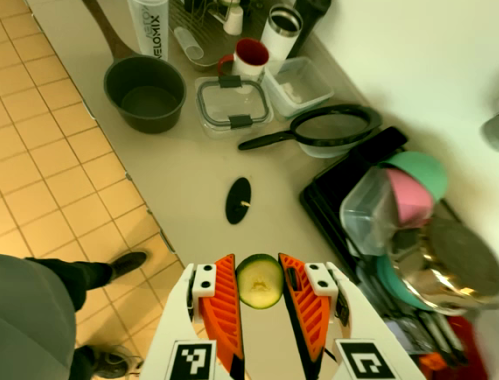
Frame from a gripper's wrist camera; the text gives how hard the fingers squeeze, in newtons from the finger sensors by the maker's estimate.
{"total": 7.7, "left": 7.4, "right": 7.9}